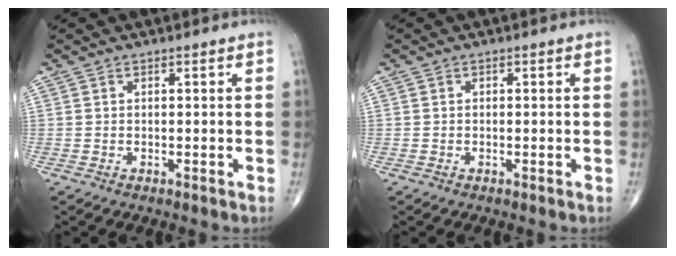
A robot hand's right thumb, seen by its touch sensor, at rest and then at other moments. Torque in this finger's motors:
{"motor_torque": [-0.13, -0.14, 0.22, -0.03, 0.00]}